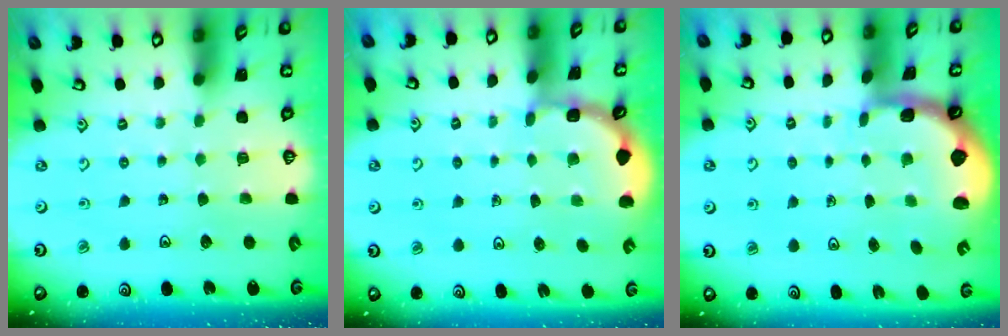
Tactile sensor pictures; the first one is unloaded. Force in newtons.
{"total": 2.0, "press": 2.0, "slide": 0.1}
{"total": 2.3, "press": 1.3, "slide": 1.8}